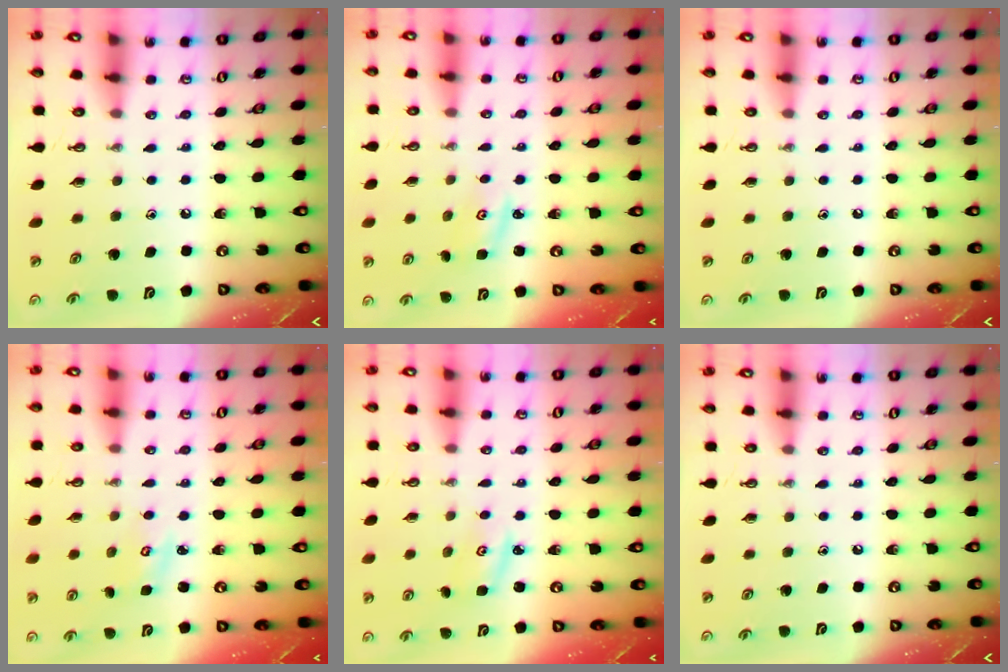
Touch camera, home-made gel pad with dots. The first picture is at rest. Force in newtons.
{"total": 1.8, "press": 1.8, "slide": 0.1}
{"total": 0.0}
{"total": 2.9, "press": 2.9, "slide": 0.3}
{"total": 3.4, "press": 3.4, "slide": 0.4}
{"total": 0.0}